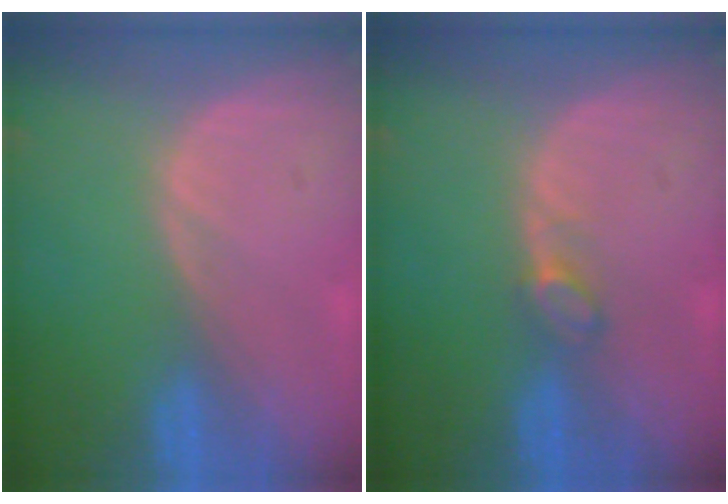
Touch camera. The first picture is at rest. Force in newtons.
{"total": 2.0, "press": 1.9, "slide": 0.2}